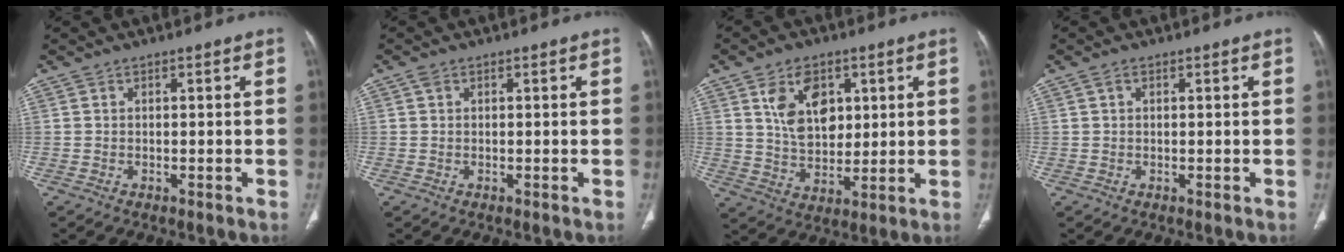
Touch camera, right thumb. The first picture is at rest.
{"total": 1.7, "force": [0.8, 1.2, 1.0], "torque": [-0.014, 0.005, 0.014]}
{"total": 10.8, "force": [4.0, 7.1, 7.1], "torque": [-0.090, -0.019, 0.079]}
{"total": 1.1, "force": [0.5, 0.6, 0.7], "torque": [-0.015, 0.007, 0.008]}